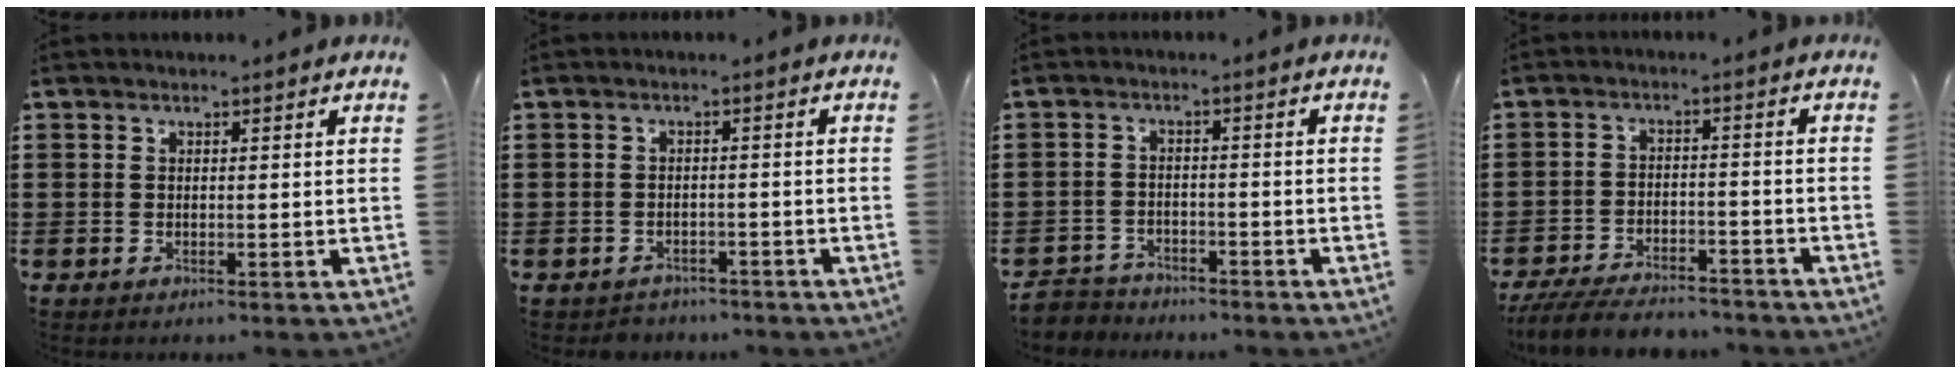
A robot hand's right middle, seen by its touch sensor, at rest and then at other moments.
{"total": 1.7, "force": [-1.6, 0.6, -0.3], "torque": [-0.001, 0.004, -0.038]}
{"total": 3.3, "force": [-3.1, 0.8, -0.4], "torque": [-0.009, -0.003, -0.072]}
{"total": 6.0, "force": [-5.8, 1.1, 1.5], "torque": [-0.031, 0.007, -0.114]}